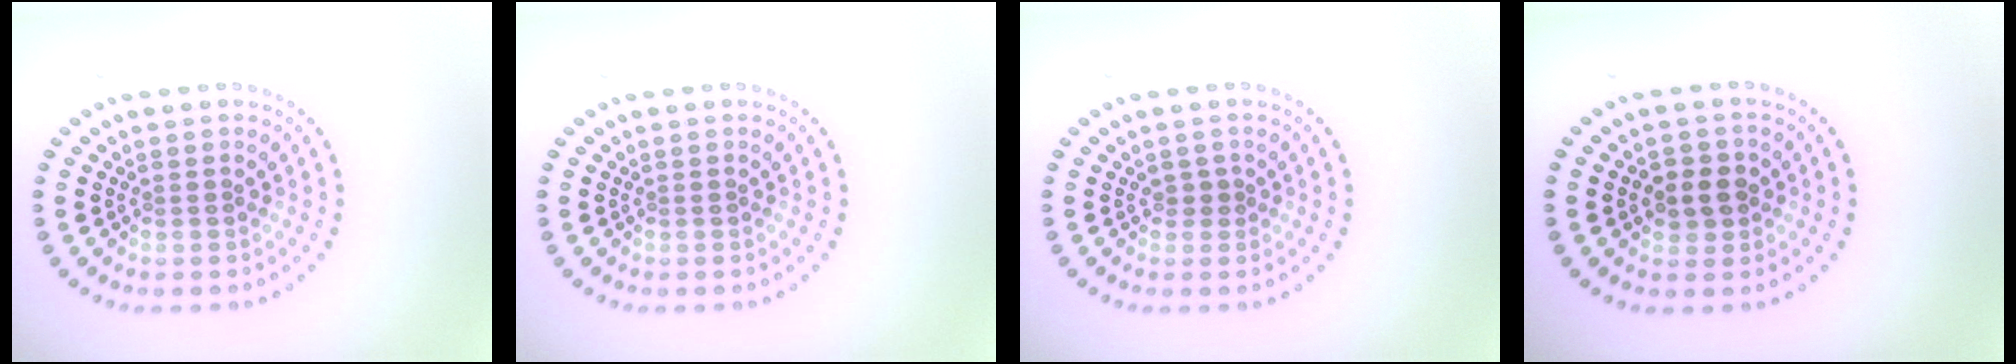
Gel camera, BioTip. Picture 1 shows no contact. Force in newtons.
{"total": 0.0}
{"total": 0.6, "press": 0.2, "slide": 0.6}
{"total": 2.4, "press": 2.3, "slide": 0.6}